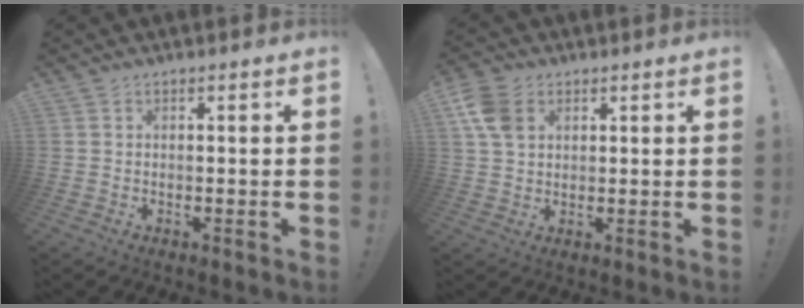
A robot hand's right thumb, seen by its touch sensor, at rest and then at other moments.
{"total": 8.7, "force": [3.2, 6.0, 5.4], "torque": [-0.104, 0.001, 0.063]}